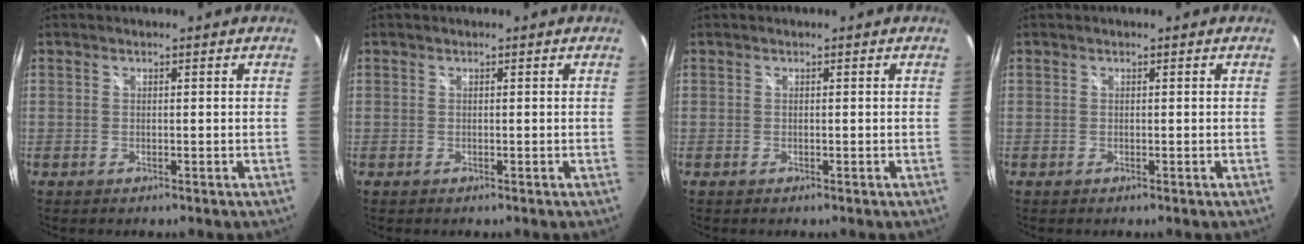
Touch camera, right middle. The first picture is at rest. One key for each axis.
{"total": 0.0}
{"total": 0.0}
{"total": 0.0}